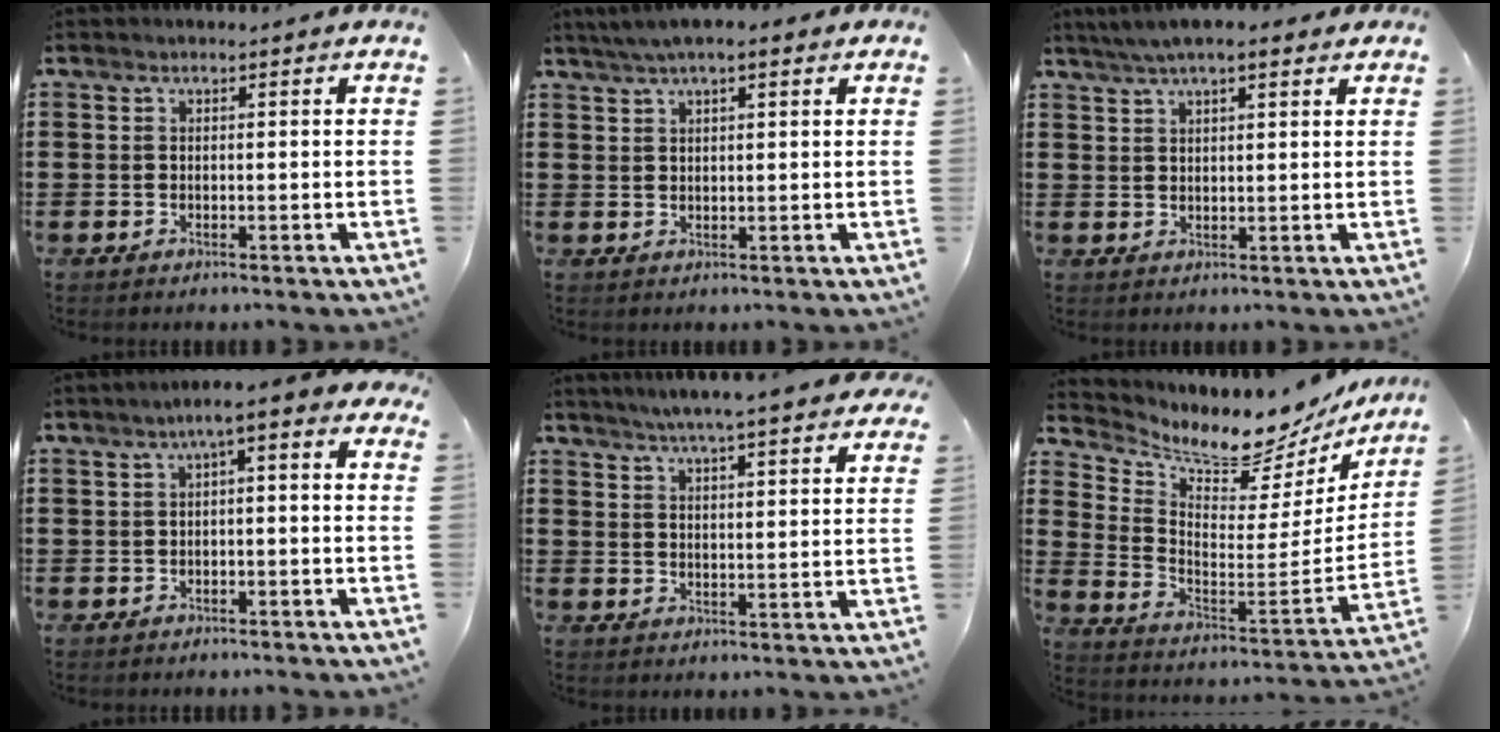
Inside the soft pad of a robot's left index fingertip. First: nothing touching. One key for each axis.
{"total": 3.5, "fx": 2.3, "fy": 0.6, "fz": 2.6, "tx": -0.052, "ty": 0.008, "tz": 0.041}
{"total": 4.6, "fx": 3.5, "fy": 0.9, "fz": 2.9, "tx": -0.062, "ty": 0.003, "tz": 0.063}
{"total": 2.6, "fx": -1.1, "fy": 0.6, "fz": 2.3, "tx": -0.044, "ty": 0.004, "tz": -0.029}
{"total": 4.5, "fx": 4.2, "fy": 0.0, "fz": 1.8, "tx": -0.049, "ty": -0.013, "tz": 0.072}
{"total": 7.8, "fx": 7.4, "fy": 1.4, "fz": 2.0, "tx": -0.060, "ty": -0.073, "tz": 0.119}